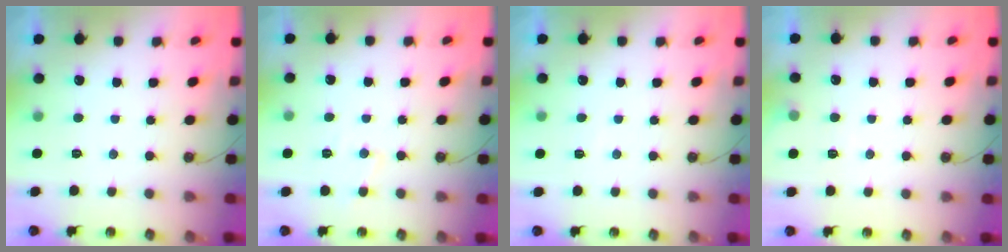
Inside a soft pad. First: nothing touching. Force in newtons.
{"total": 6.0, "press": 6.0, "slide": 0.7}
{"total": 3.9, "press": 3.8, "slide": 0.6}
{"total": 3.7, "press": 3.7, "slide": 0.6}